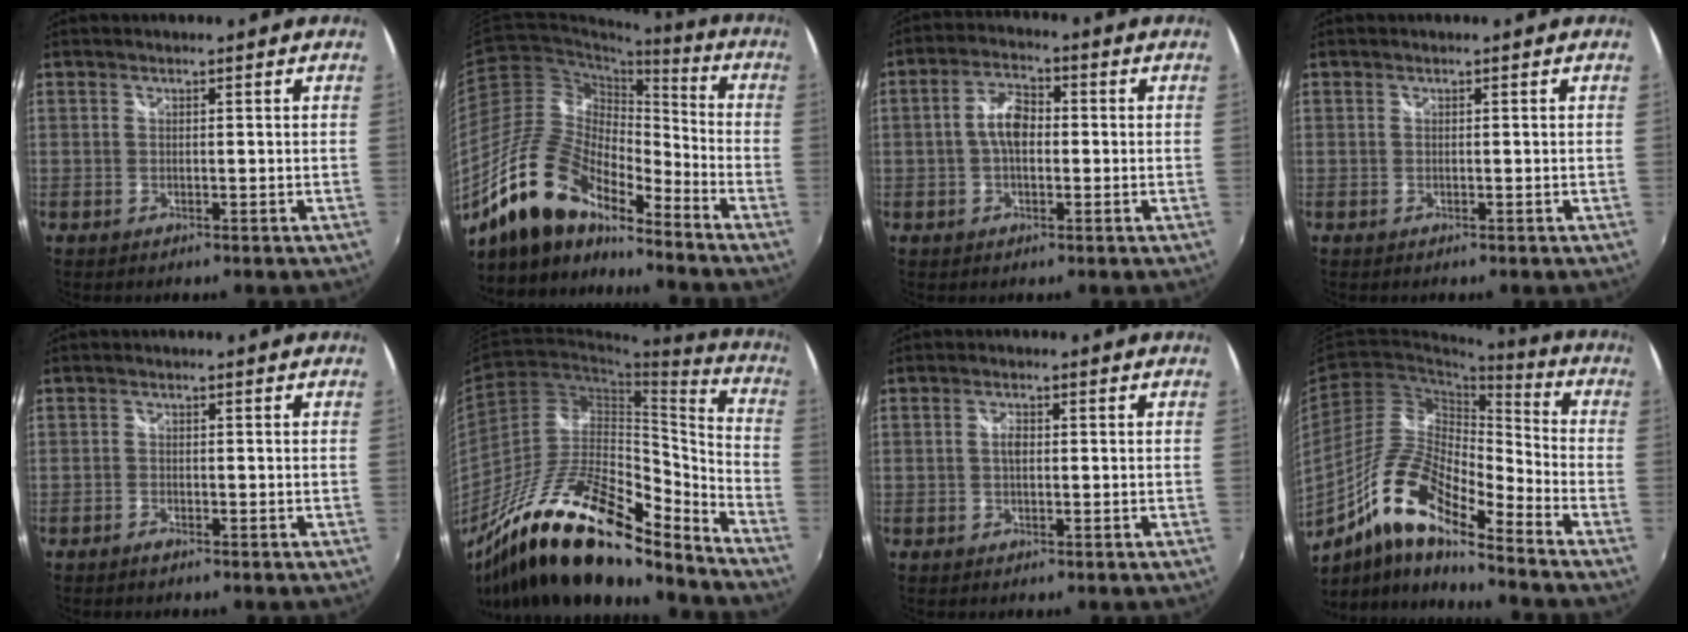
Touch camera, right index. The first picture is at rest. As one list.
[{"total": 17.6, "force": [-13.8, 6.8, 8.6], "torque": [-0.167, 0.006, -0.258]}, {"total": 5.8, "force": [-0.3, 3.3, 4.7], "torque": [-0.091, 0.016, -0.006]}, {"total": 0.0}, {"total": 1.1, "force": [-1.0, 0.4, 0.3], "torque": [-0.009, -0.002, -0.022]}, {"total": 25.0, "force": [-18.2, 7.8, 15.2], "torque": [-0.261, -0.009, -0.316]}, {"total": 1.7, "force": [0.0, 0.9, 1.4], "torque": [-0.026, 0.004, -0.002]}, {"total": 15.2, "force": [-9.9, 3.8, 10.9], "torque": [-0.202, -0.001, -0.198]}]